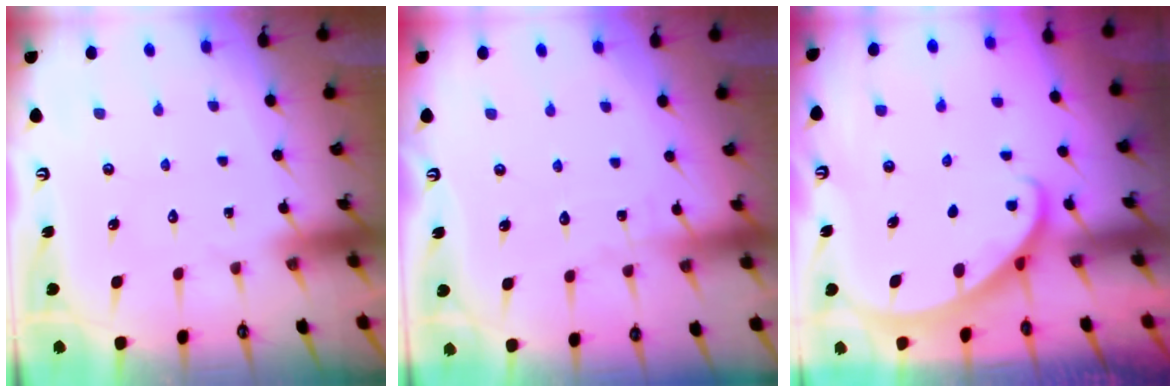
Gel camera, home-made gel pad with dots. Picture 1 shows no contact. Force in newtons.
{"total": 2.6, "press": 2.6, "slide": 0.3}
{"total": 2.2, "press": 2.2, "slide": 0.1}